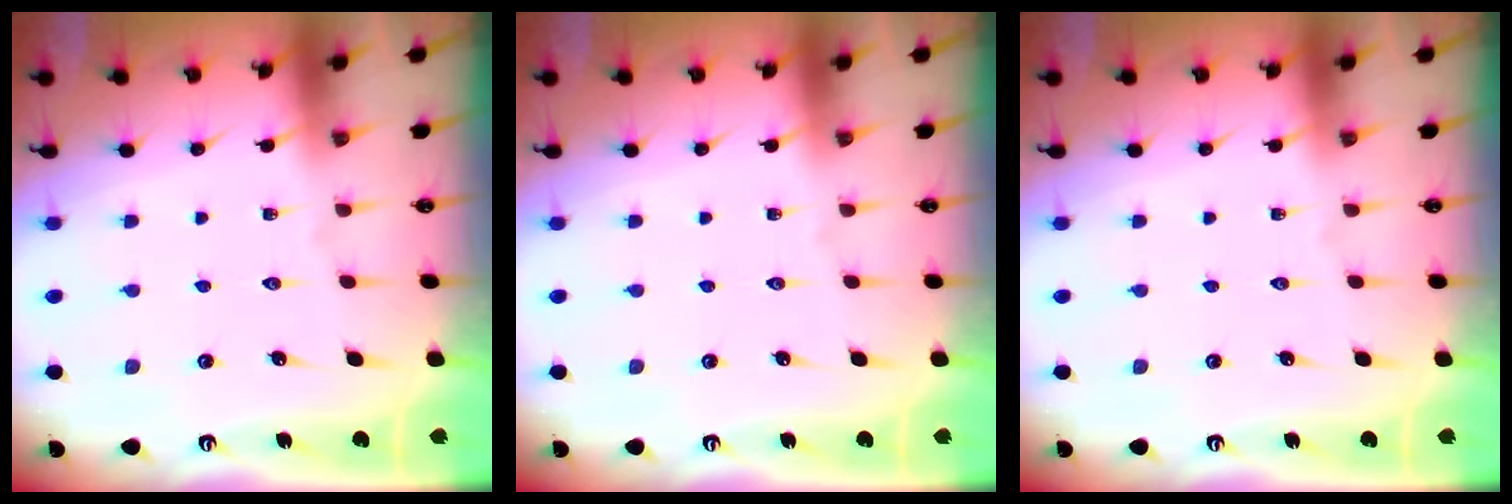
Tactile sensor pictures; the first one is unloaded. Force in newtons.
{"total": 0.0}
{"total": 0.0}